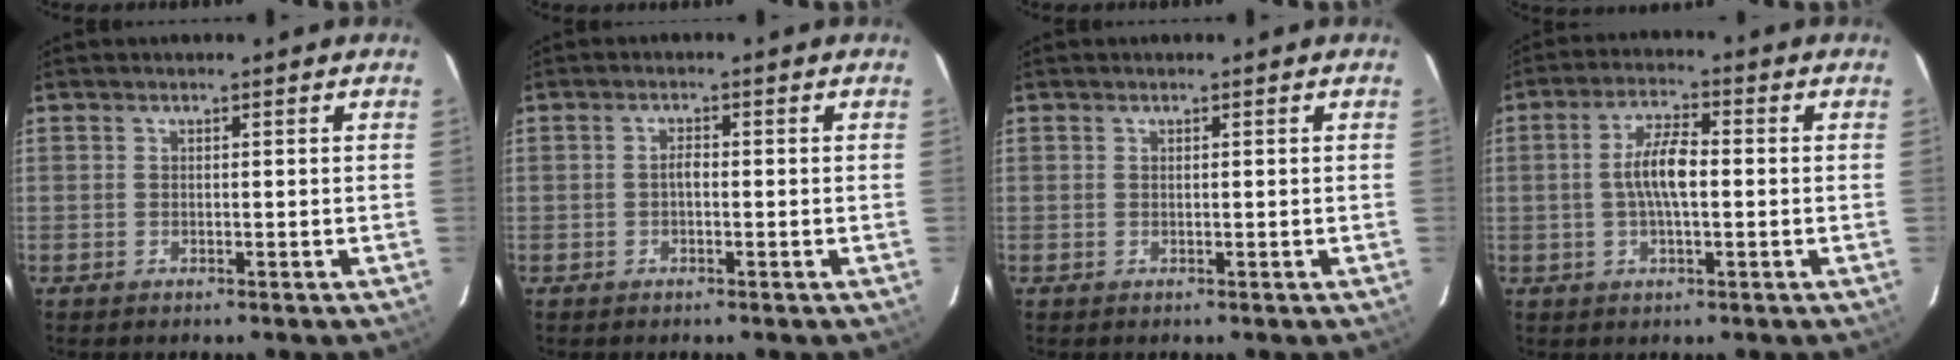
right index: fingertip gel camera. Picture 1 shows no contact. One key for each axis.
{"total": 1.3, "fx": -0.3, "fy": 0.6, "fz": 1.1, "tx": -0.021, "ty": 0.007, "tz": -0.008}
{"total": 0.0}
{"total": 6.7, "fx": -0.3, "fy": 2.0, "fz": 6.4, "tx": -0.122, "ty": 0.010, "tz": -0.005}